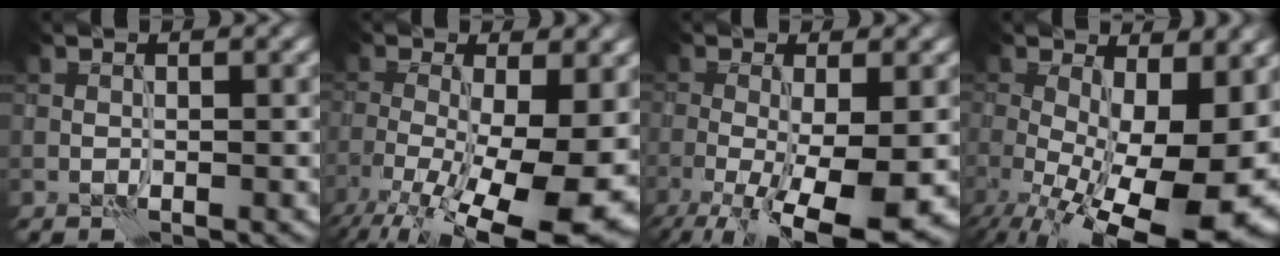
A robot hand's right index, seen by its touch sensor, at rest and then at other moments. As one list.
[{"total": 15.7, "force": [-5.3, 6.0, 13.6], "torque": [-0.223, -0.034, -0.069]}, {"total": 9.6, "force": [-3.5, 2.7, 8.5], "torque": [-0.142, -0.015, -0.056]}, {"total": 16.6, "force": [-2.9, 7.6, 14.5], "torque": [-0.202, -0.047, -0.009]}]